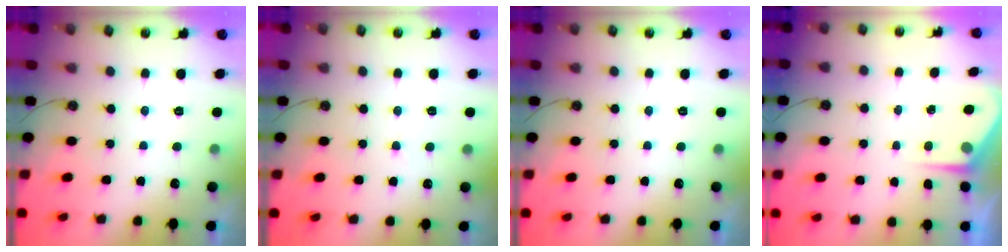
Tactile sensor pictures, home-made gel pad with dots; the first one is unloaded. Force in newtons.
{"total": 4.0, "press": 3.9, "slide": 0.6}
{"total": 0.0}
{"total": 4.6, "press": 4.6, "slide": 0.2}